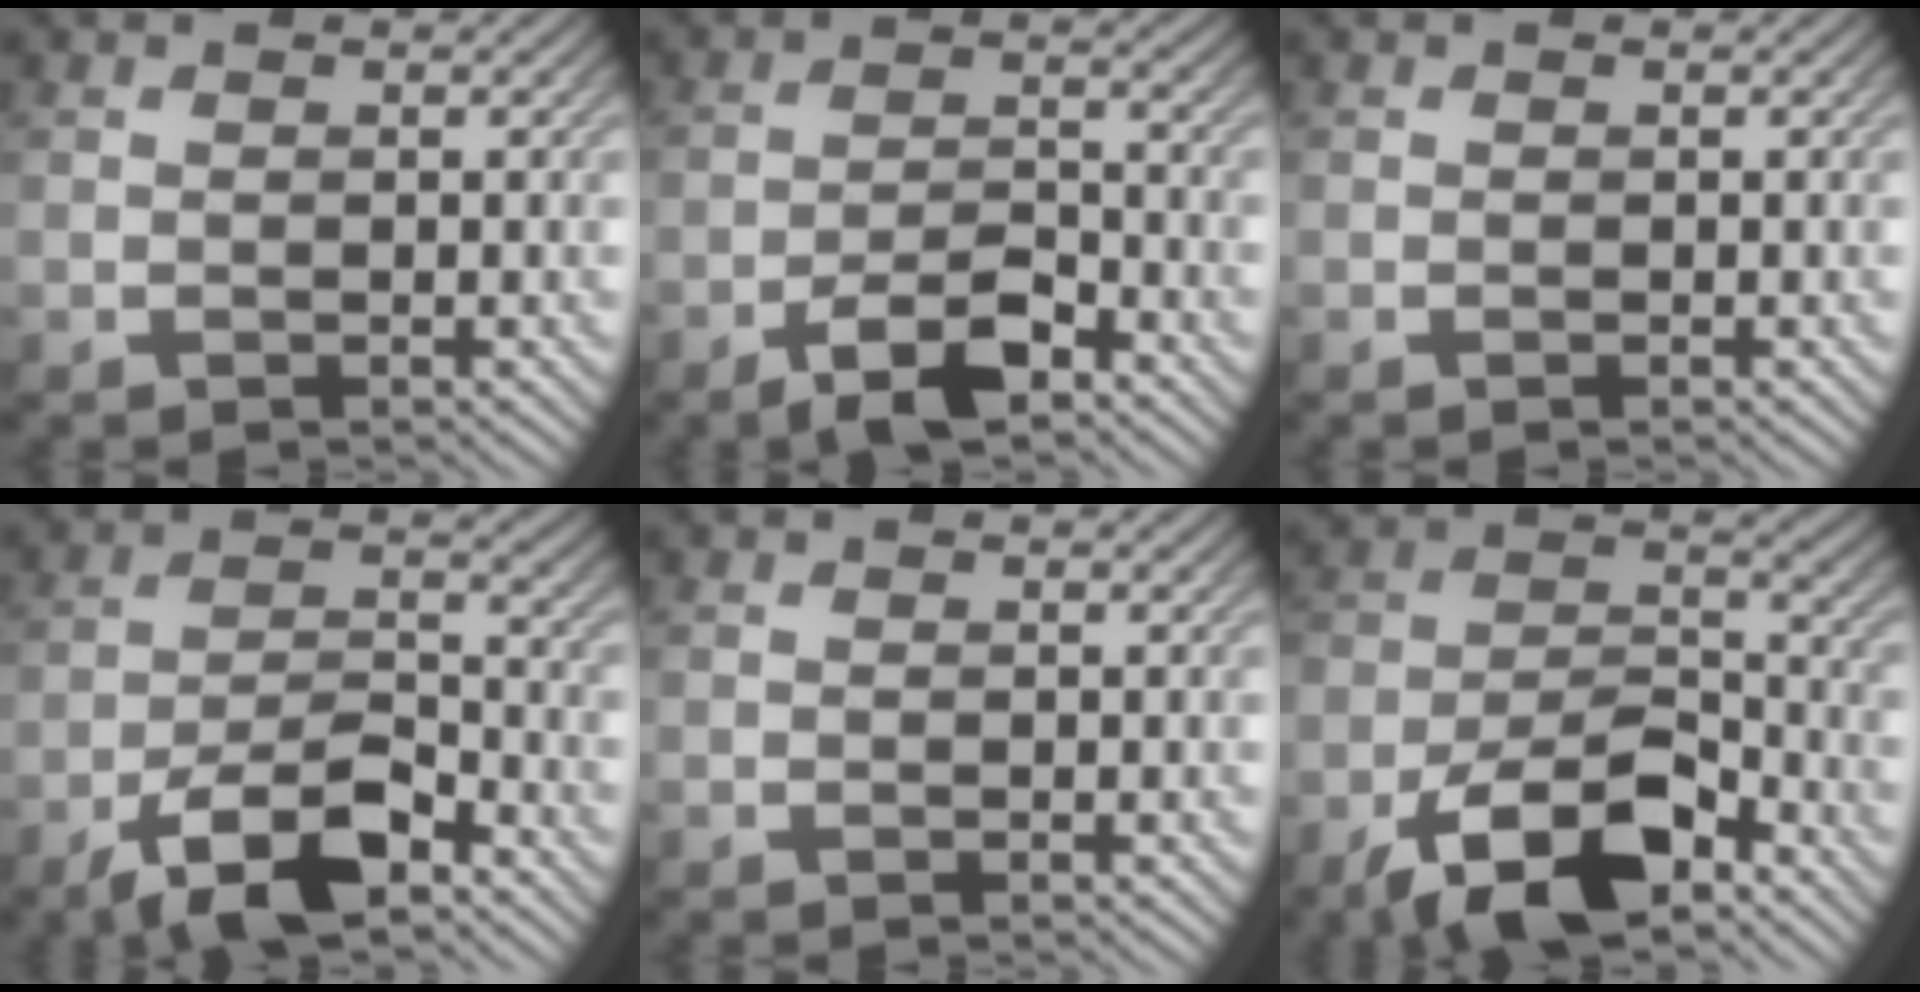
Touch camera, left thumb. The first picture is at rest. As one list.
[{"total": 5.8, "force": [-4.0, 1.8, 3.8], "torque": [-0.069, 0.006, -0.077]}, {"total": 0.0}, {"total": 8.9, "force": [-6.0, 3.0, 5.9], "torque": [-0.105, 0.003, -0.120]}, {"total": 0.0}, {"total": 11.8, "force": [-7.9, 5.1, 7.2], "torque": [-0.134, 0.000, -0.160]}]